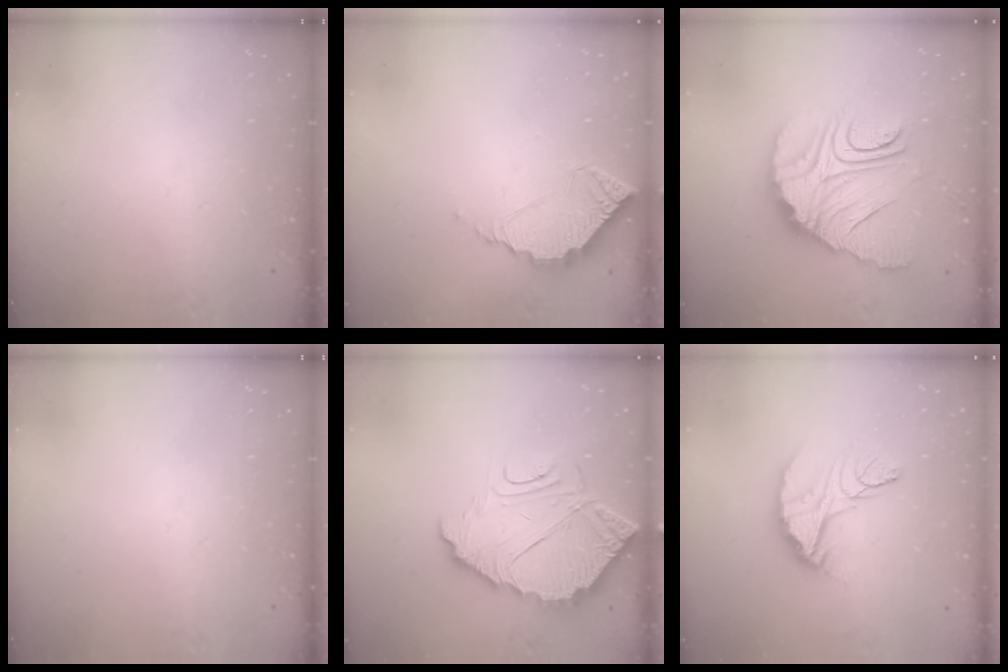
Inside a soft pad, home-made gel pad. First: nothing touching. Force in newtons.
{"total": 5.9, "press": 5.9, "slide": 0.4}
{"total": 20.7, "press": 20.6, "slide": 2.2}
{"total": 0.0}
{"total": 10.3, "press": 10.2, "slide": 0.7}
{"total": 12.0, "press": 11.9, "slide": 1.0}